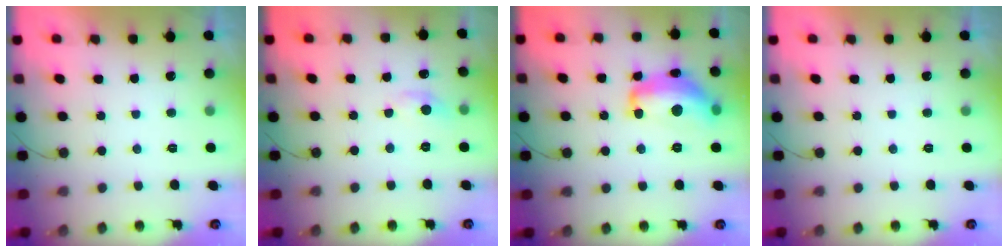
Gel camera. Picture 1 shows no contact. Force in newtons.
{"total": 3.0, "press": 3.0, "slide": 0.4}
{"total": 15.3, "press": 15.3, "slide": 0.8}
{"total": 0.0}